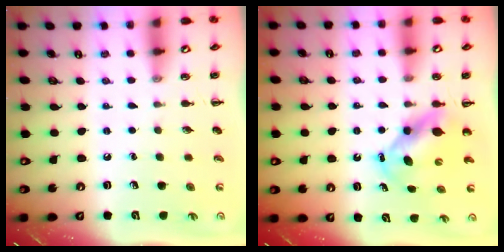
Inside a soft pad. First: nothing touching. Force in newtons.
{"total": 5.7, "press": 5.6, "slide": 1.2}